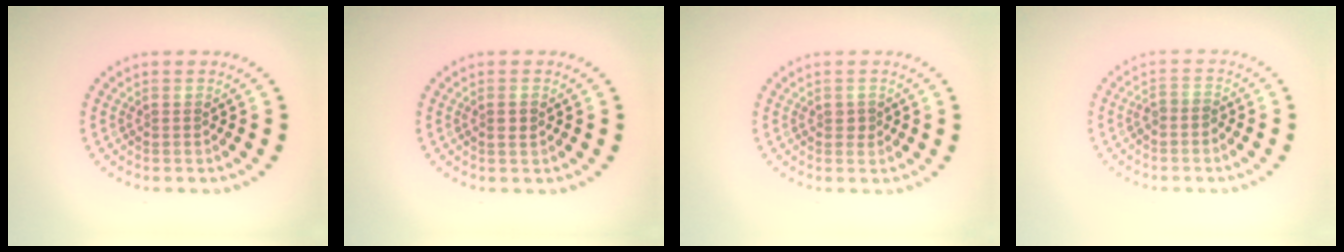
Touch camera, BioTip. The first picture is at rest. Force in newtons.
{"total": 1.0, "press": 0.9, "slide": 0.5}
{"total": 1.0, "press": 1.0, "slide": 0.2}
{"total": 1.0, "press": 0.7, "slide": 0.7}